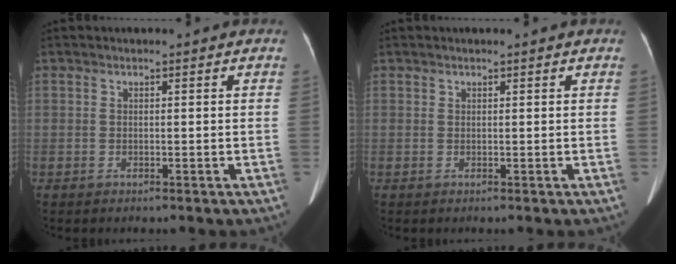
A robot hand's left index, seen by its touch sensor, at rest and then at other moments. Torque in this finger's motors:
{"motor_torque": [0.14, 0.12, -0.03, -0.02]}